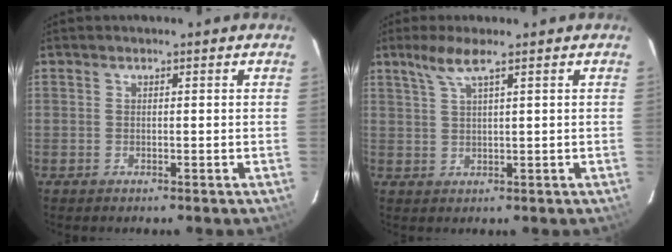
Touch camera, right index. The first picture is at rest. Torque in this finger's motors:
{"motor_torque": [0.36, 0.36, 0.07, 0.05]}